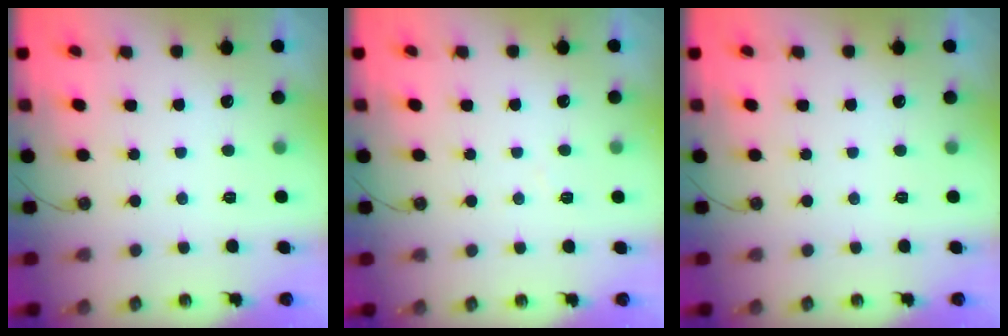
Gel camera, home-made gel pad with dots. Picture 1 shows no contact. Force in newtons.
{"total": 5.0, "press": 4.9, "slide": 0.8}
{"total": 0.0}